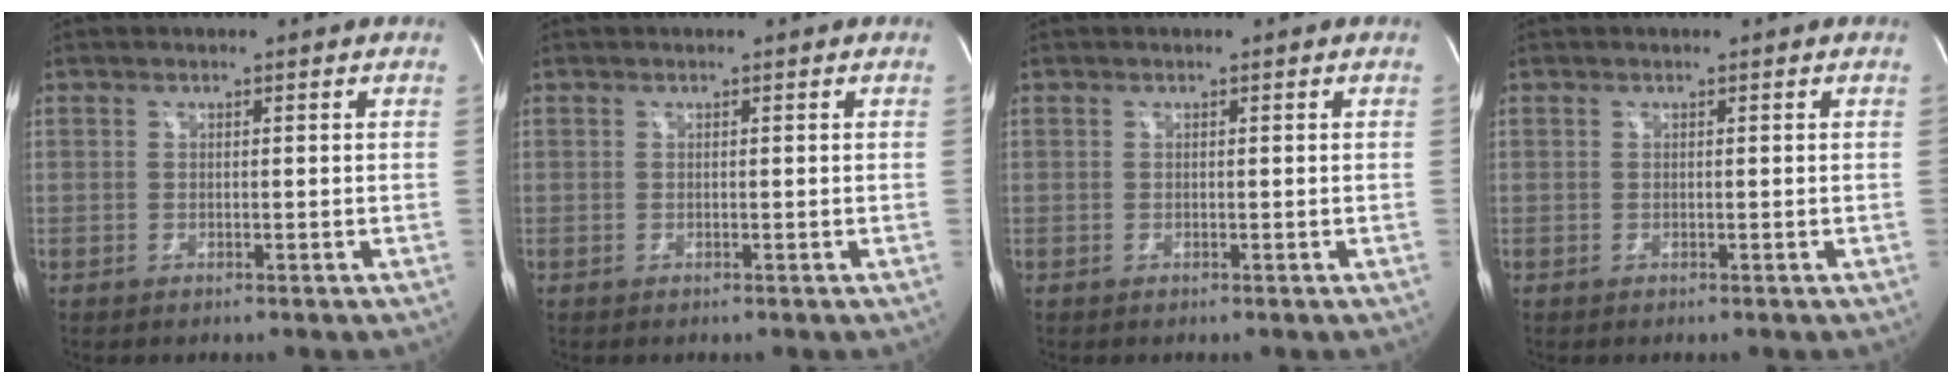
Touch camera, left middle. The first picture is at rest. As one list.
[{"total": 0.0}, {"total": 0.0}, {"total": 0.0}]